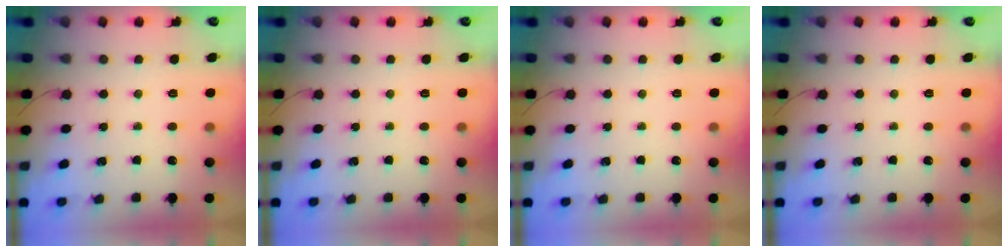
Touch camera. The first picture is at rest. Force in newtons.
{"total": 0.0}
{"total": 0.0}
{"total": 0.0}